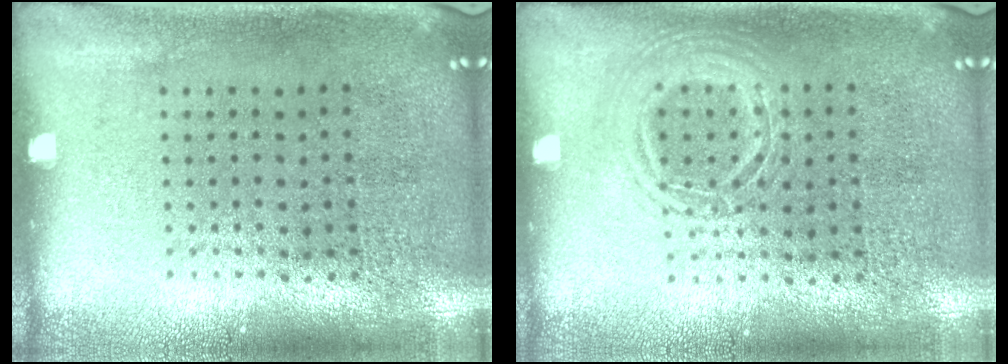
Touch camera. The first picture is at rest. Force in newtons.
{"total": 1.1, "press": 1.0, "slide": 0.1}